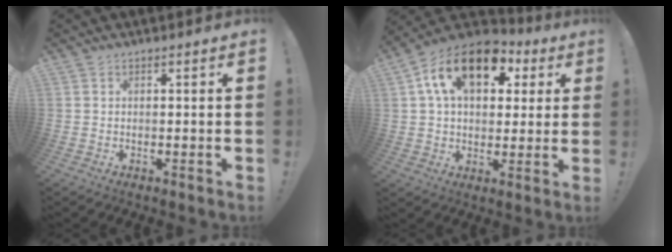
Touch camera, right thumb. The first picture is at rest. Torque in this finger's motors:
{"motor_torque": [2.17, 2.84, 0.65, -0.22, 0.17]}